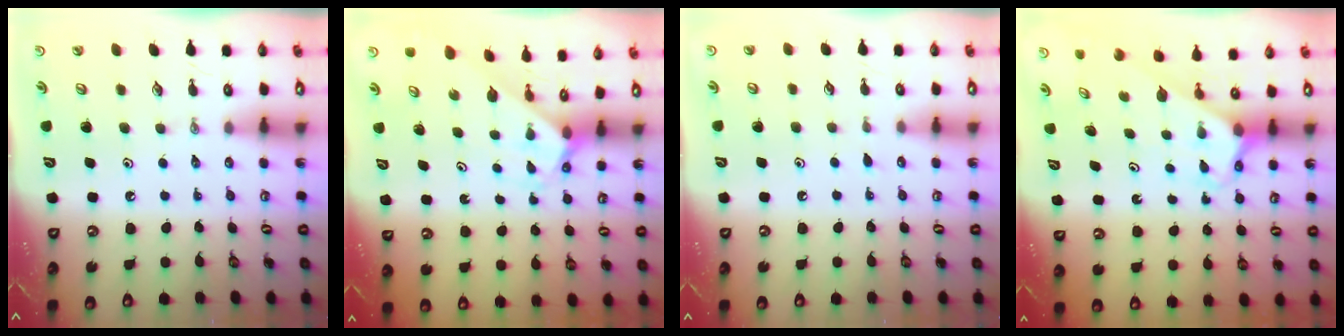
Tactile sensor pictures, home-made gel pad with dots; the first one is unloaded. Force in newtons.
{"total": 2.2, "press": 2.2, "slide": 0.1}
{"total": 3.8, "press": 3.7, "slide": 0.4}
{"total": 2.6, "press": 2.6, "slide": 0.2}